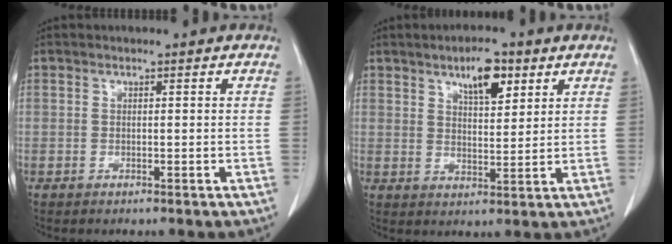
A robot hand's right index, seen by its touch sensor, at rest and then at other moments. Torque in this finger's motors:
{"motor_torque": [0.22, 0.19, 0.12, 0.07]}